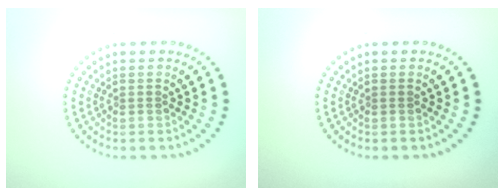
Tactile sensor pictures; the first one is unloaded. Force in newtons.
{"total": 0.0}